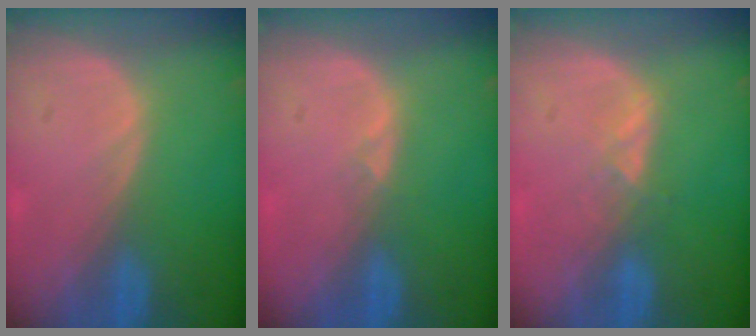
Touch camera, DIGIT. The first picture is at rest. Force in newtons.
{"total": 0.7, "press": 0.6, "slide": 0.3}
{"total": 2.0, "press": 2.0, "slide": 0.3}